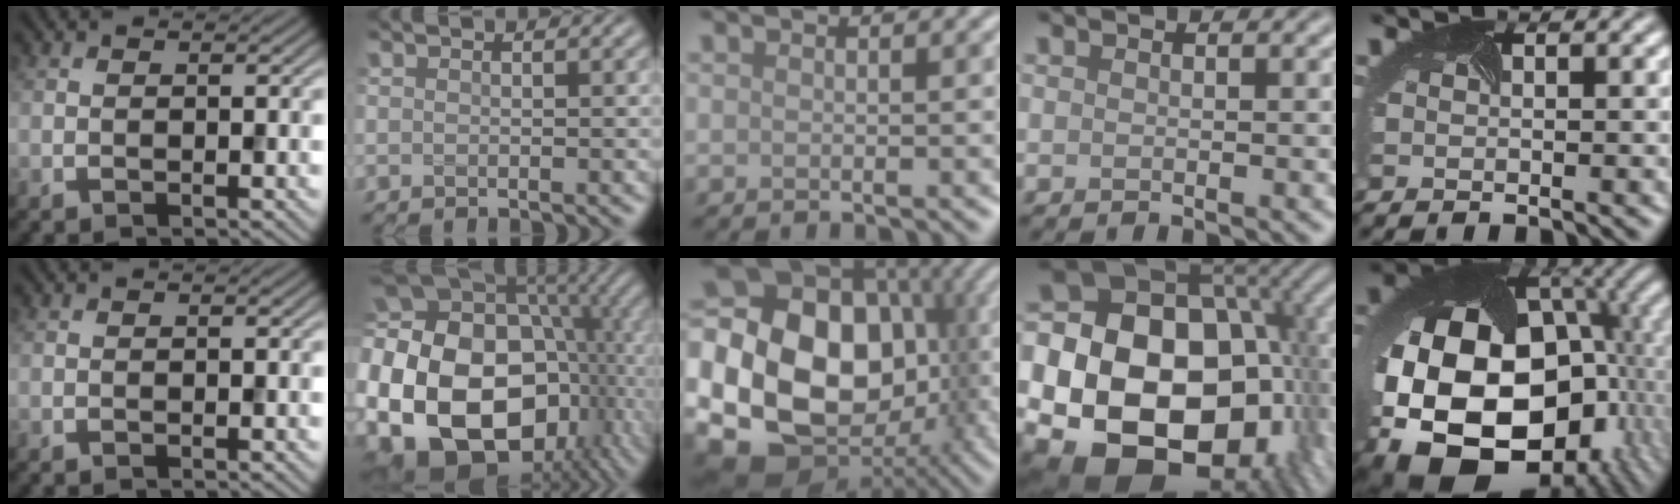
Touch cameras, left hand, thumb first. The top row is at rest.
{"index": {"total": 24.3, "force": [-3.7, 18.4, 15.4], "torque": [-0.308, -0.017, -0.081]}, "middle": {"total": 24.3, "force": [-2.0, 19.7, 14.0], "torque": [-0.253, -0.015, -0.076]}, "ring": {"total": 23.7, "force": [-2.8, 18.6, 14.4], "torque": [-0.261, 0.000, -0.070]}, "little": {"total": 22.2, "force": [-5.2, 15.7, 14.8], "torque": [-0.317, -0.045, -0.063]}}